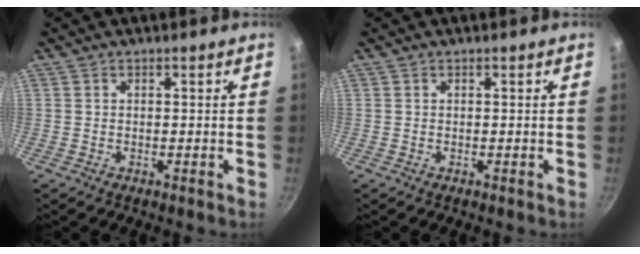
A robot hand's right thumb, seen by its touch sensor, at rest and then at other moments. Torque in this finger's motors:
{"motor_torque": [-0.03, 0.03, -0.01, -0.02, 0.00]}